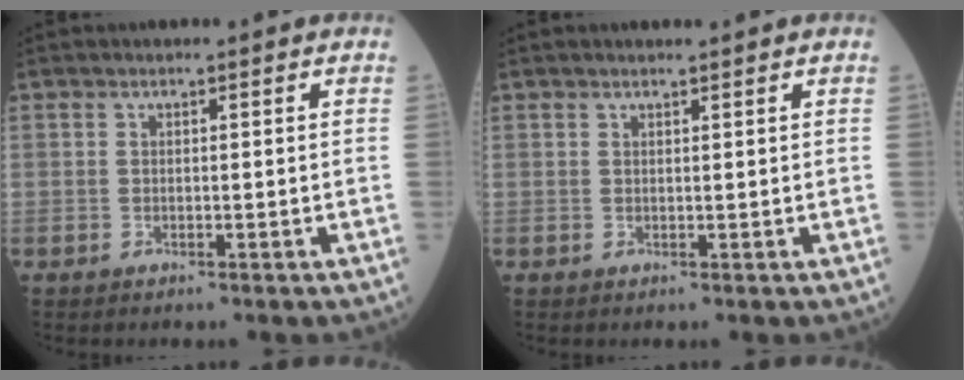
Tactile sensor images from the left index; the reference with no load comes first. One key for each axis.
{"total": 1.8, "fx": 1.7, "fy": 0.0, "fz": 0.7, "tx": -0.008, "ty": 0.010, "tz": 0.027}